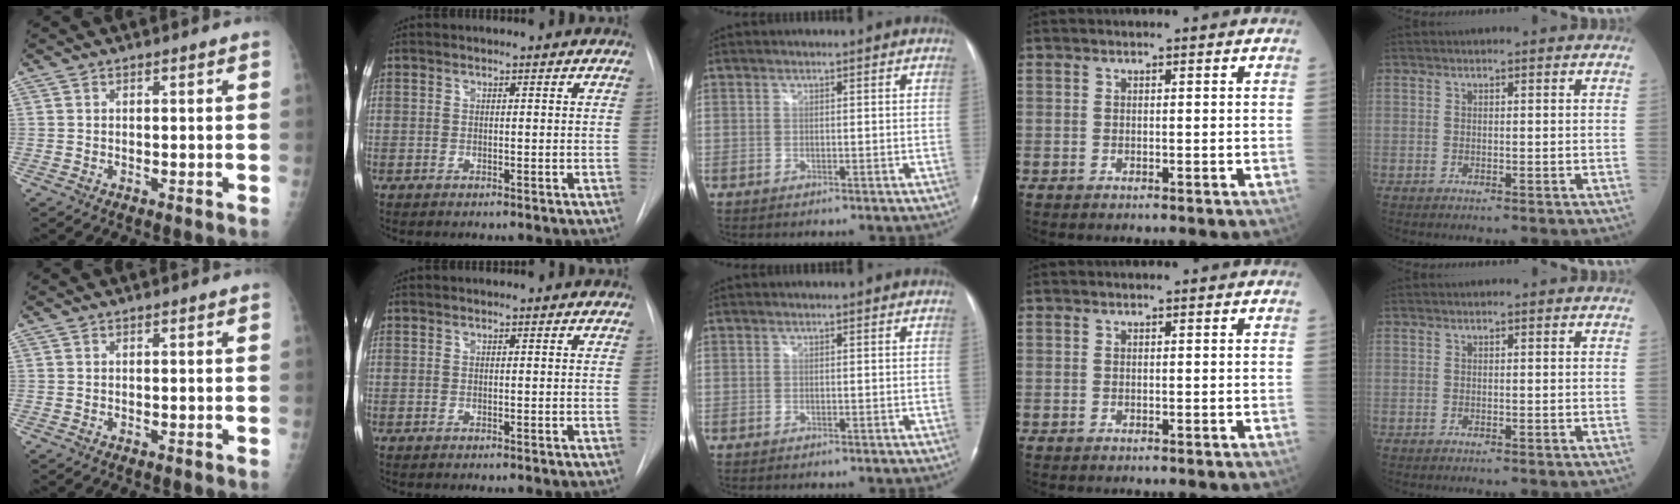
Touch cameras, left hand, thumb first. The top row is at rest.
{}